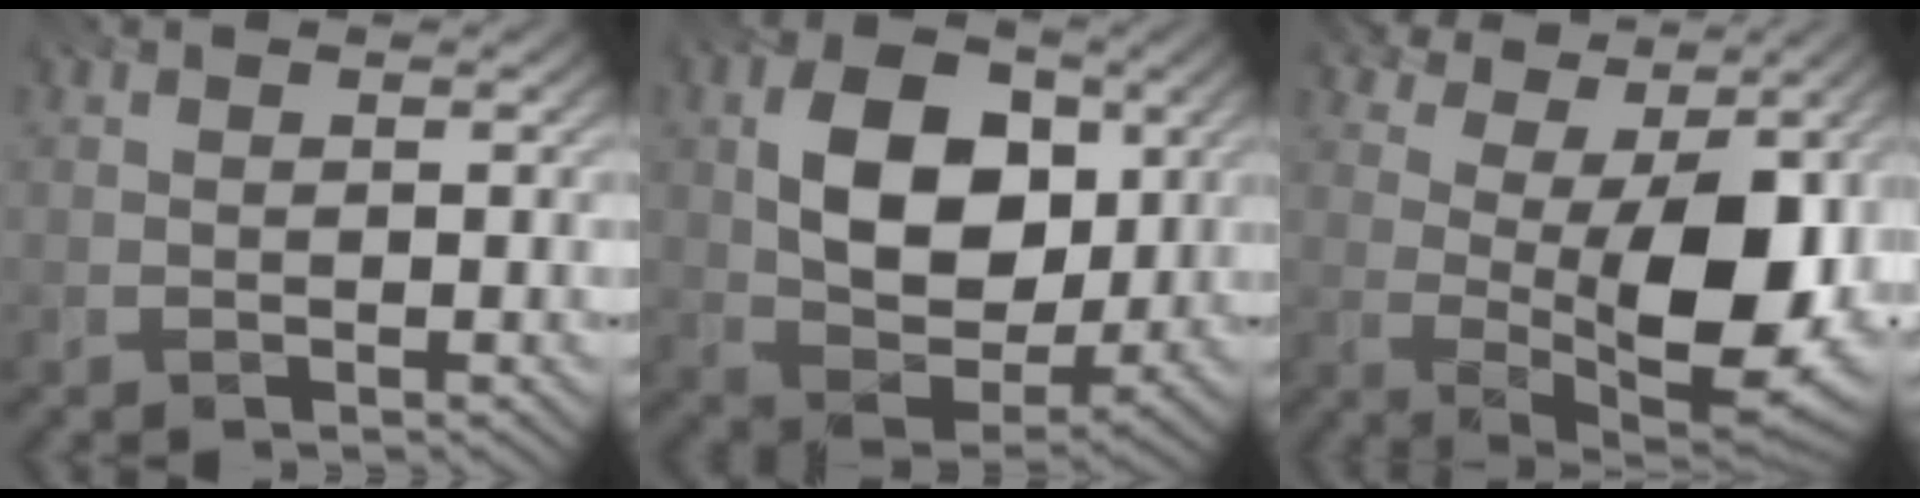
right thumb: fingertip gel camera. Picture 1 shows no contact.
{"total": 11.1, "force": [1.1, 7.6, 8.1], "torque": [-0.153, -0.008, 0.008]}
{"total": 13.4, "force": [2.9, 6.6, 11.3], "torque": [-0.188, 0.002, 0.052]}